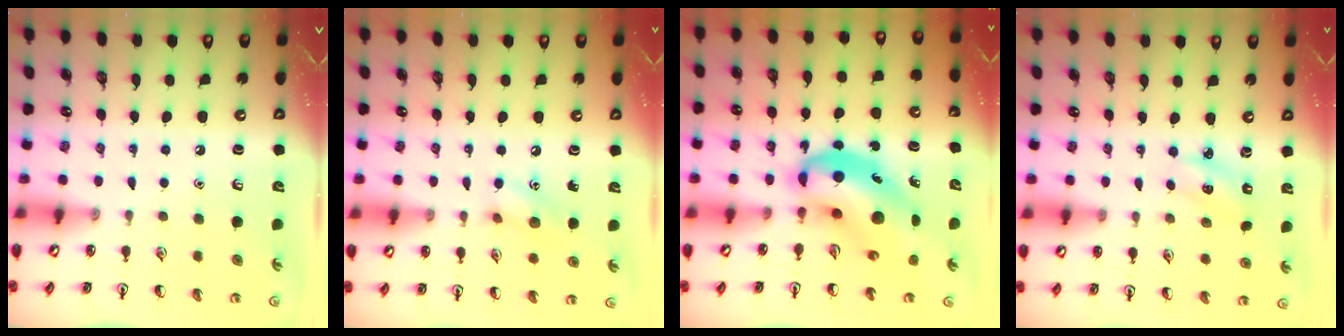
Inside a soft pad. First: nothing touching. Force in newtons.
{"total": 7.5, "press": 7.4, "slide": 1.3}
{"total": 10.6, "press": 10.2, "slide": 2.9}
{"total": 2.1, "press": 2.0, "slide": 0.7}